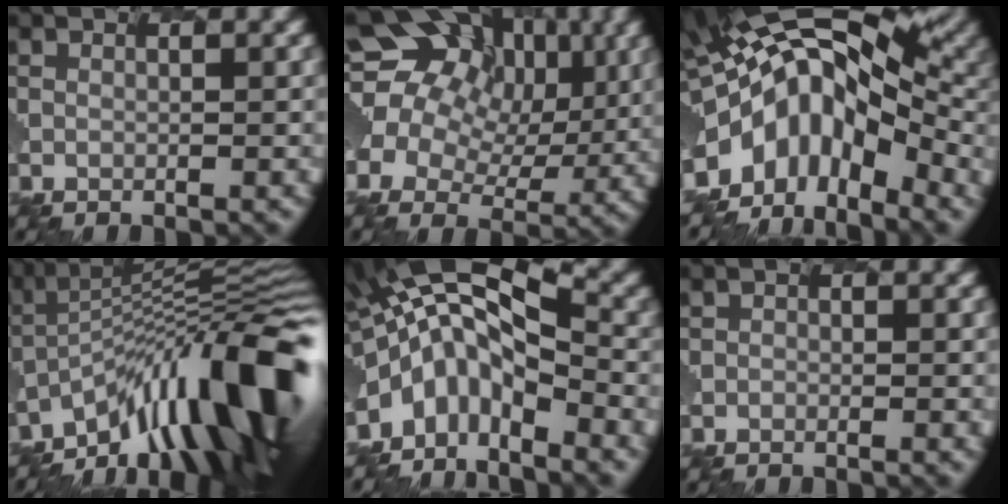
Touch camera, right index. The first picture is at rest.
{"total": 14.3, "force": [5.0, 11.4, 7.1], "torque": [-0.157, 0.037, 0.063]}
{"total": 9.0, "force": [-2.5, 4.9, 7.2], "torque": [-0.125, 0.004, -0.053]}
{"total": 14.0, "force": [-7.3, 4.6, 11.1], "torque": [-0.160, 0.042, -0.156]}
{"total": 7.3, "force": [-2.8, 3.1, 6.0], "torque": [-0.121, 0.018, -0.075]}
{"total": 0.8, "force": [-0.6, -0.3, -0.4], "torque": [-0.005, 0.006, -0.011]}